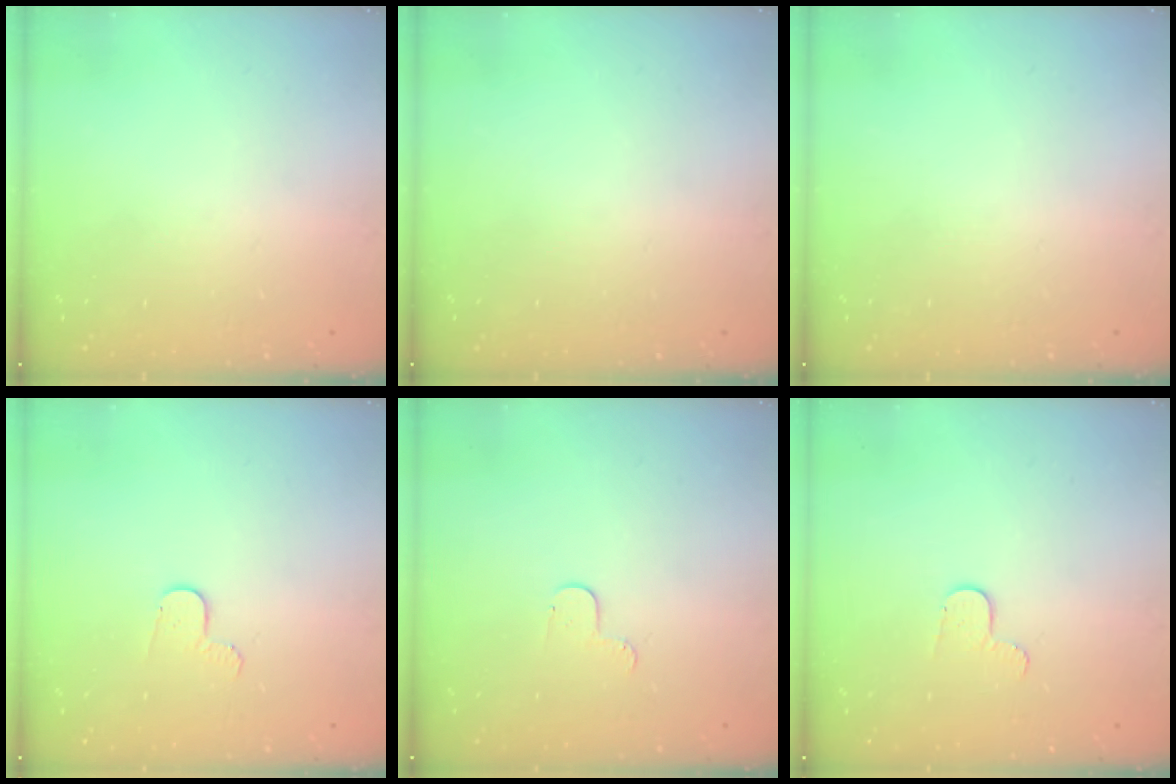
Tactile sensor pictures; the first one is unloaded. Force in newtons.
{"total": 0.0}
{"total": 0.0}
{"total": 4.9, "press": 4.8, "slide": 0.4}
{"total": 4.0, "press": 4.0, "slide": 0.4}
{"total": 5.1, "press": 5.1, "slide": 0.5}